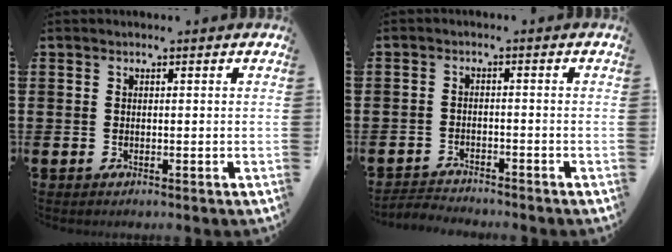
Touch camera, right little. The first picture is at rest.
{"total": 2.2, "force": [-2.2, 0.0, -0.2], "torque": [-0.003, 0.002, -0.048]}